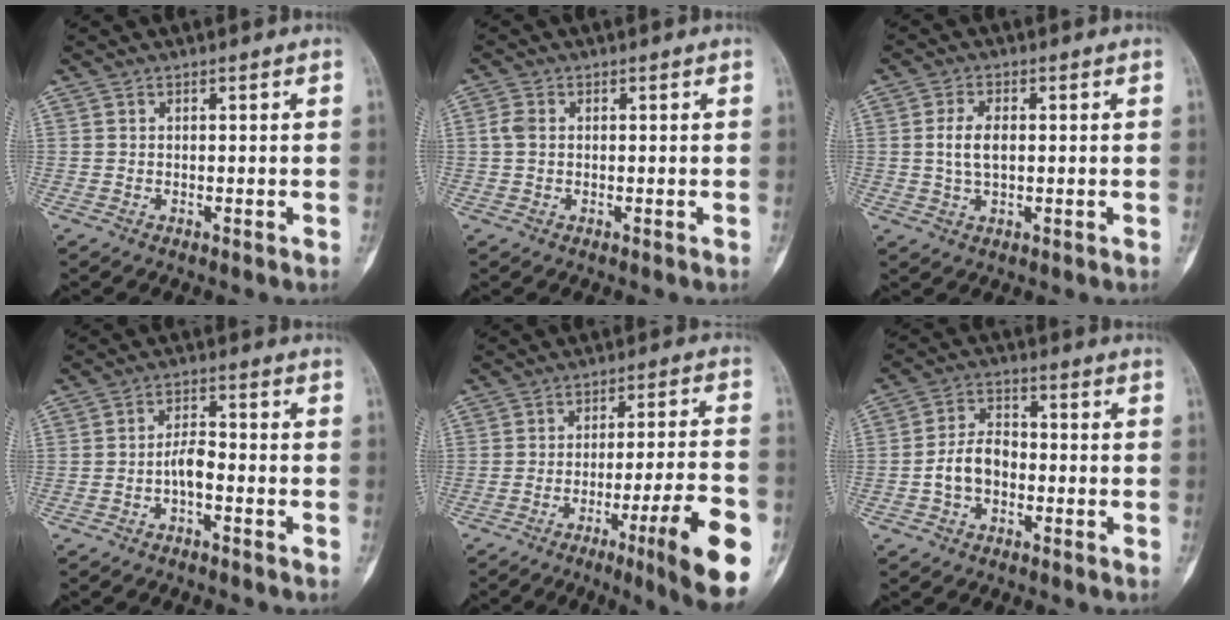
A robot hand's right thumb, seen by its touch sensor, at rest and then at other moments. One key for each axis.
{"total": 2.2, "fx": 0.1, "fy": 1.5, "fz": 1.5, "tx": -0.040, "ty": 0.003, "tz": 0.000}
{"total": 5.0, "fx": 0.3, "fy": 2.7, "fz": 4.2, "tx": -0.088, "ty": 0.003, "tz": 0.007}
{"total": 3.8, "fx": -1.5, "fy": 1.4, "fz": 3.1, "tx": -0.051, "ty": 0.022, "tz": -0.032}
{"total": 17.8, "fx": -7.5, "fy": 1.9, "fz": 16.0, "tx": -0.197, "ty": 0.019, "tz": -0.104}
{"total": 7.0, "fx": -1.8, "fy": 4.8, "fz": 4.7, "tx": -0.078, "ty": 0.029, "tz": -0.042}